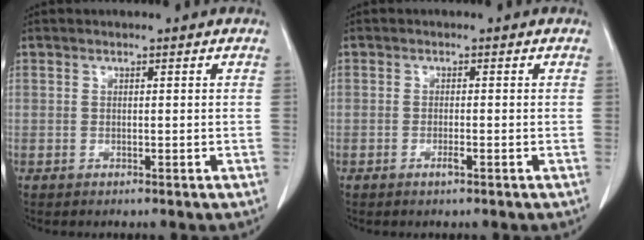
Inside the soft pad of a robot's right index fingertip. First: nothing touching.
{"total": 1.2, "force": [-0.7, 0.1, 1.1], "torque": [-0.021, -0.001, -0.011]}